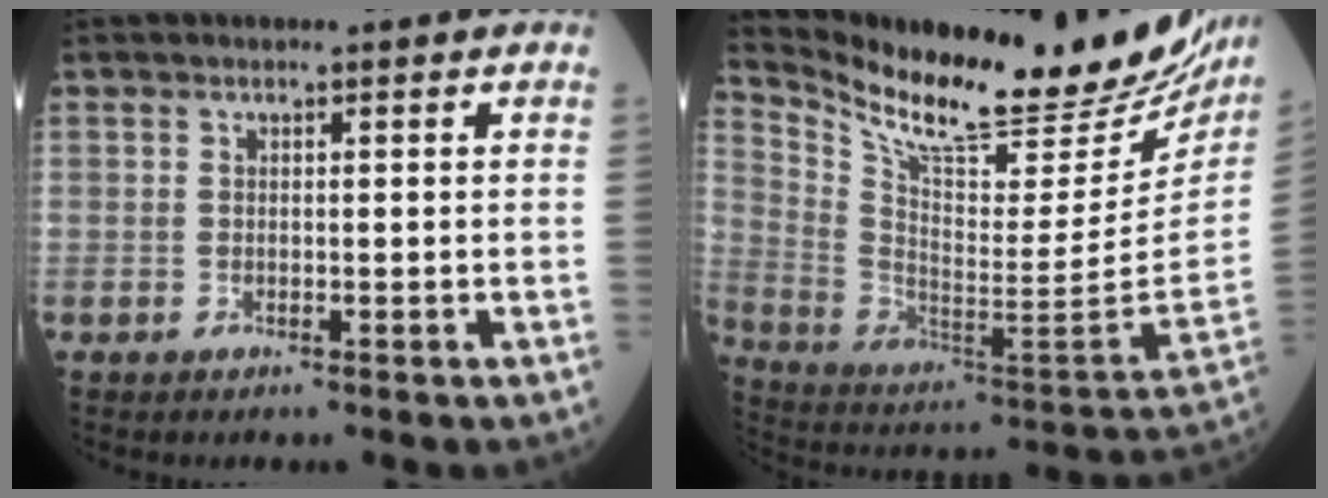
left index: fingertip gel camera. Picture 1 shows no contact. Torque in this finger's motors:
{"motor_torque": [0.13, -0.45, 0.20, 0.07]}